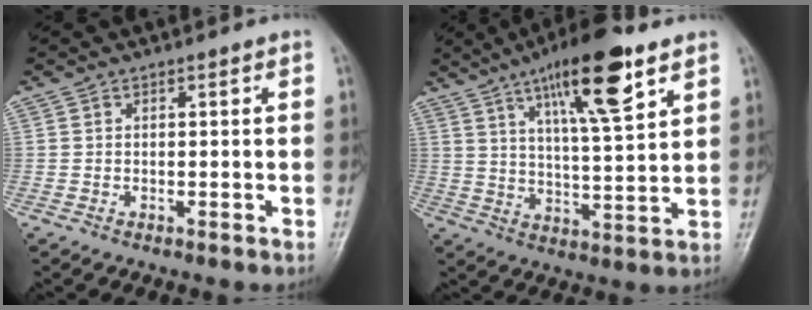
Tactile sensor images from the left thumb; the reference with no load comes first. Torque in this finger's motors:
{"motor_torque": [0.74, 0.51, 1.53, -1.23, 0.40]}